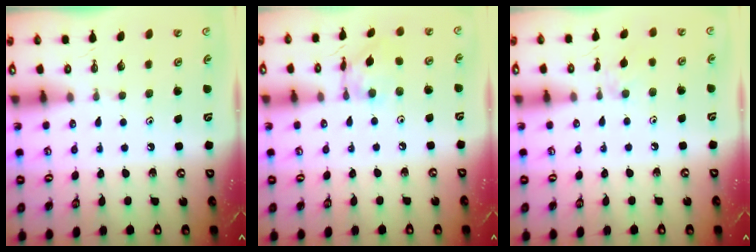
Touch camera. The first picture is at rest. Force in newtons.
{"total": 8.7, "press": 8.7, "slide": 0.7}
{"total": 4.1, "press": 4.1, "slide": 0.8}